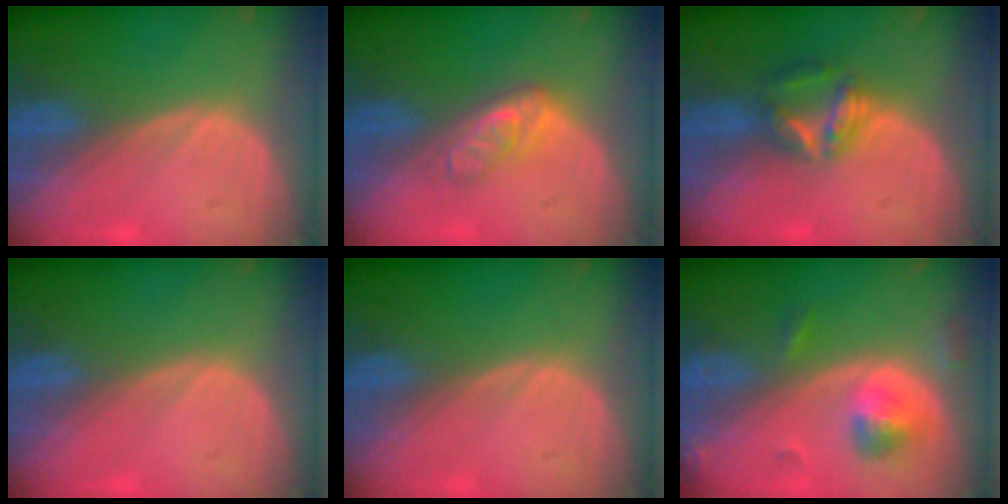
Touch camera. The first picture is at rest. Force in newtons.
{"total": 4.7, "press": 4.1, "slide": 2.2}
{"total": 5.7, "press": 5.4, "slide": 2.0}
{"total": 0.0}
{"total": 0.0}
{"total": 5.2, "press": 5.0, "slide": 1.4}